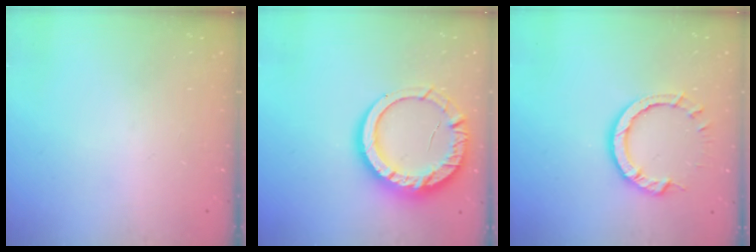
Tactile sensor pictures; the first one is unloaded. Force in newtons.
{"total": 16.9, "press": 16.8, "slide": 1.5}
{"total": 7.8, "press": 7.7, "slide": 0.6}